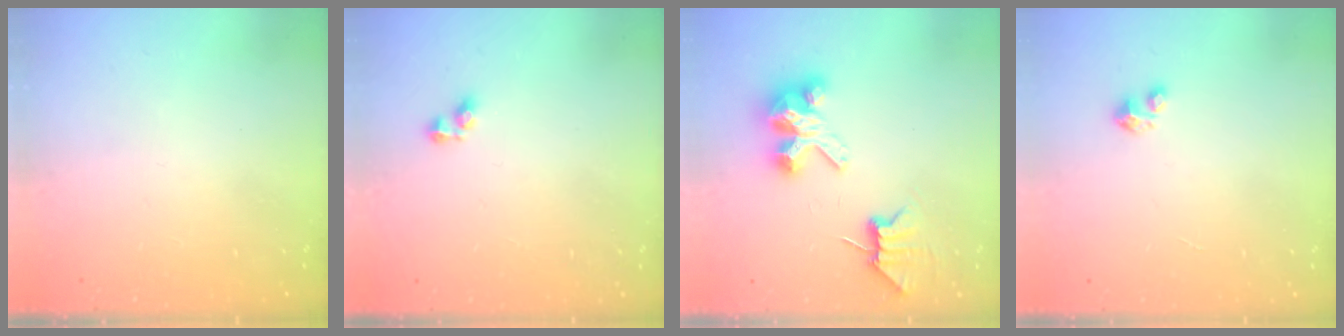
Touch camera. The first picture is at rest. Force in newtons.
{"total": 2.8, "press": 2.8, "slide": 0.1}
{"total": 7.0, "press": 7.0, "slide": 0.6}
{"total": 1.7, "press": 1.7, "slide": 0.1}